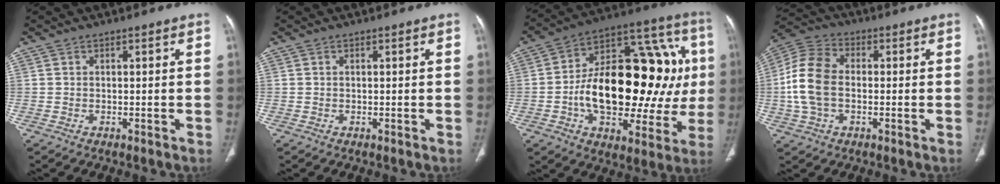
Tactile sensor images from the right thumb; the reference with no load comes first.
{"total": 0.0}
{"total": 32.0, "force": [0.4, 16.4, 27.5], "torque": [-0.395, 0.043, 0.015]}
{"total": 12.1, "force": [-0.7, 8.0, 9.0], "torque": [-0.186, 0.026, -0.019]}